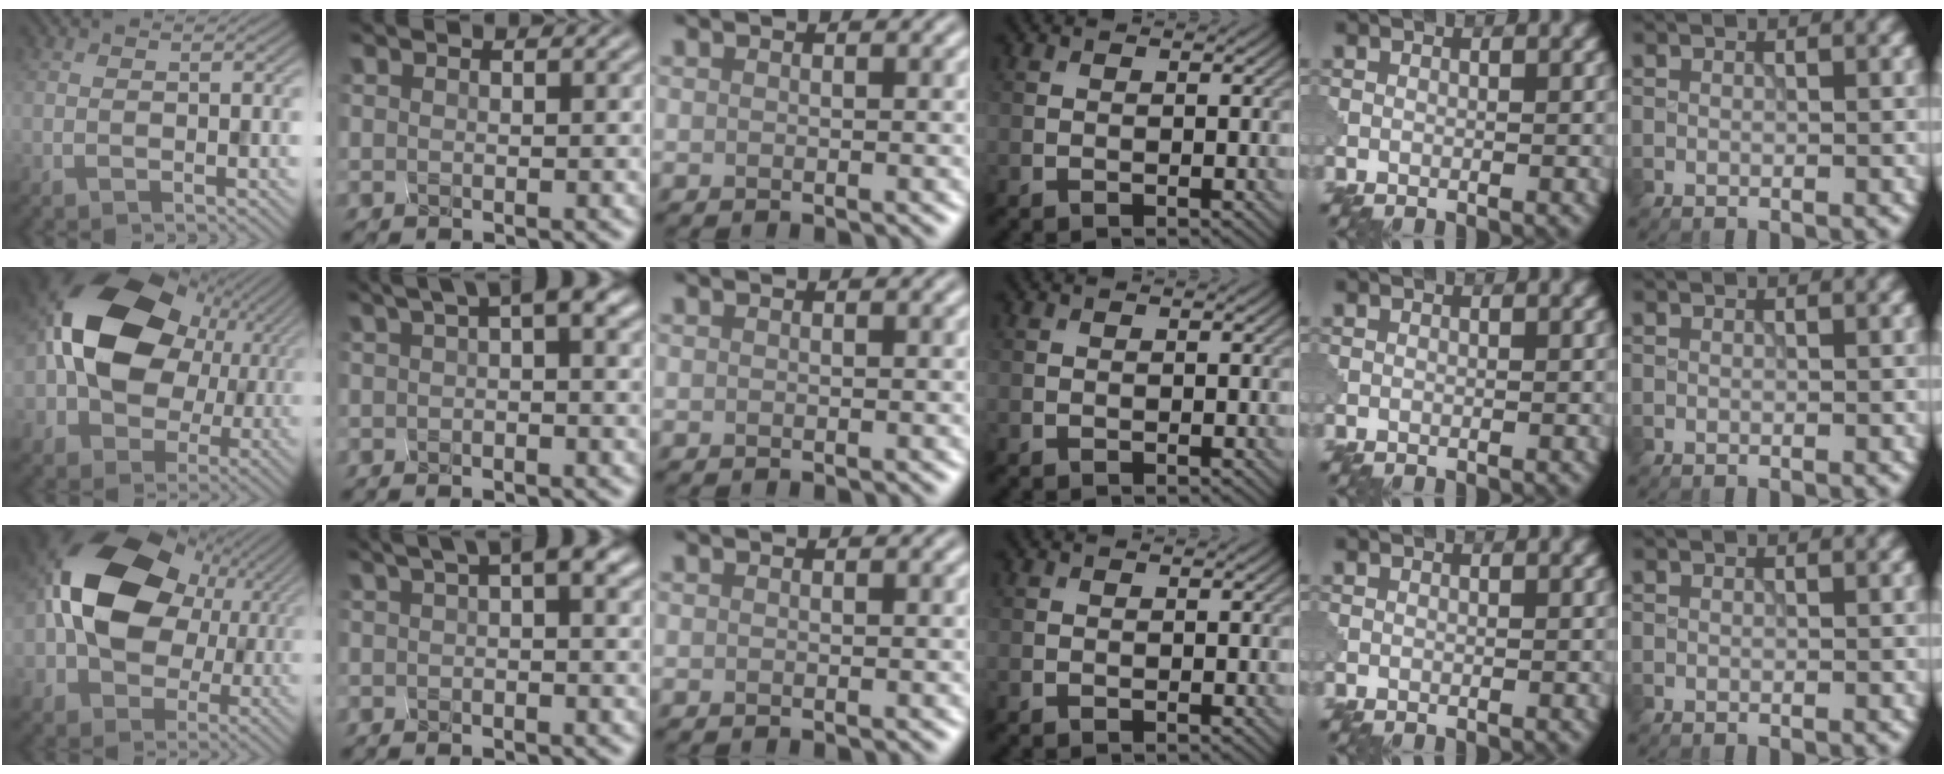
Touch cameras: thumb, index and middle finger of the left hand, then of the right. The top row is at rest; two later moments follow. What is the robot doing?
{"motion": "squeeze", "object": "foam earplug"}